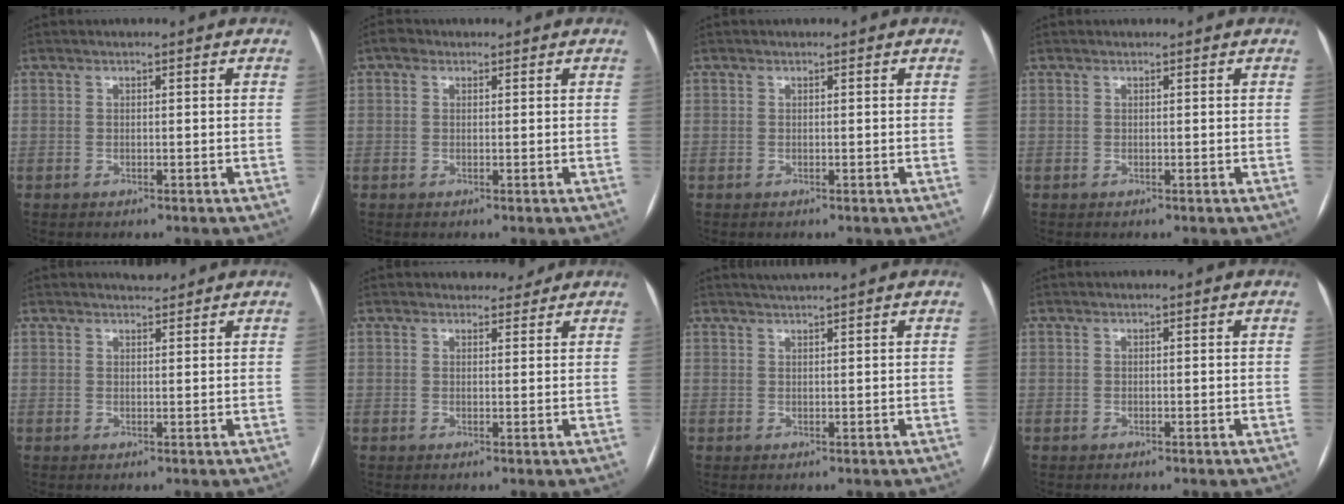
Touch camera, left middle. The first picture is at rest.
{"total": 1.2, "force": [0.6, 1.0, 0.3], "torque": [-0.008, 0.008, 0.007]}
{"total": 0.0}
{"total": 0.0}
{"total": 1.7, "force": [1.7, 0.2, 0.1], "torque": [-0.007, -0.001, 0.029]}
{"total": 2.8, "force": [2.6, 1.1, 0.2], "torque": [0.001, -0.003, 0.031]}
{"total": 2.0, "force": [1.7, -0.8, 0.4], "torque": [-0.004, 0.002, 0.036]}
{"total": 0.0}